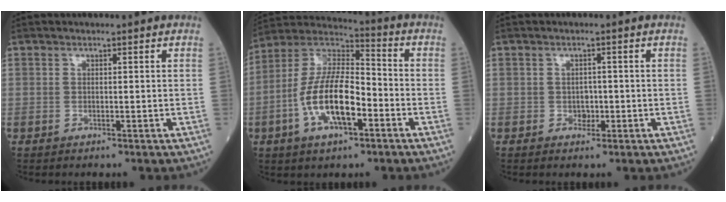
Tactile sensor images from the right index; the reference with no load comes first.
{"total": 14.4, "force": [-4.2, 5.1, 12.8], "torque": [-0.260, 0.012, -0.081]}
{"total": 1.6, "force": [-0.5, 1.3, 0.9], "torque": [-0.012, 0.004, -0.005]}